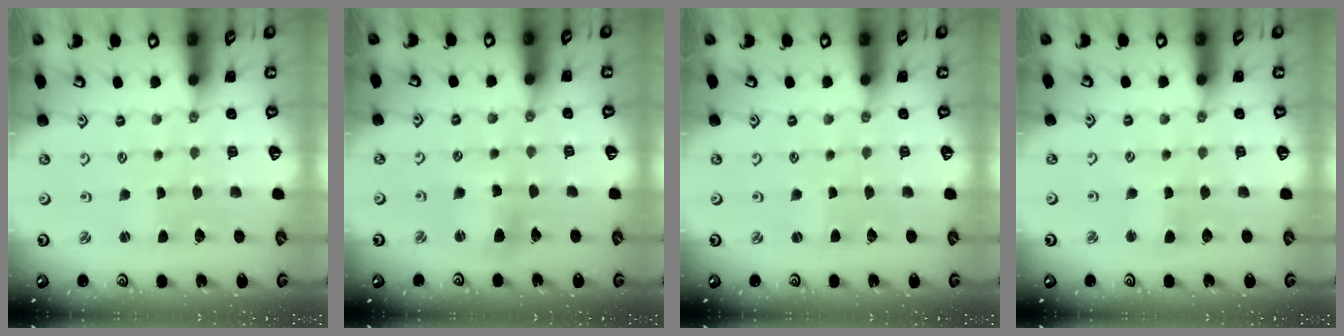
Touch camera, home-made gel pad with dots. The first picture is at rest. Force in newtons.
{"total": 6.7, "press": 6.6, "slide": 1.1}
{"total": 1.5, "press": 1.4, "slide": 0.2}
{"total": 2.2, "press": 2.1, "slide": 0.5}